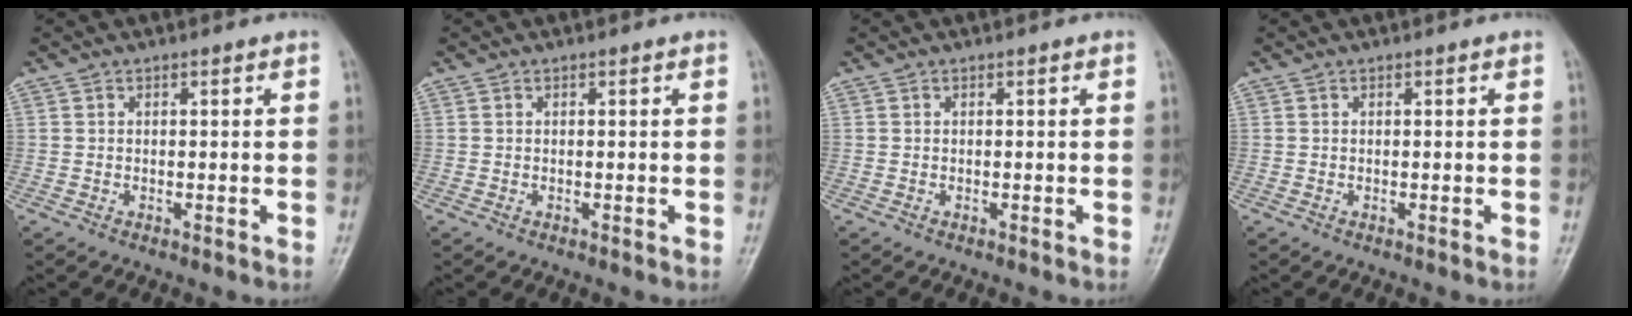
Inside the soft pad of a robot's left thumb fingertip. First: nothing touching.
{"total": 0.0}
{"total": 0.0}
{"total": 0.0}